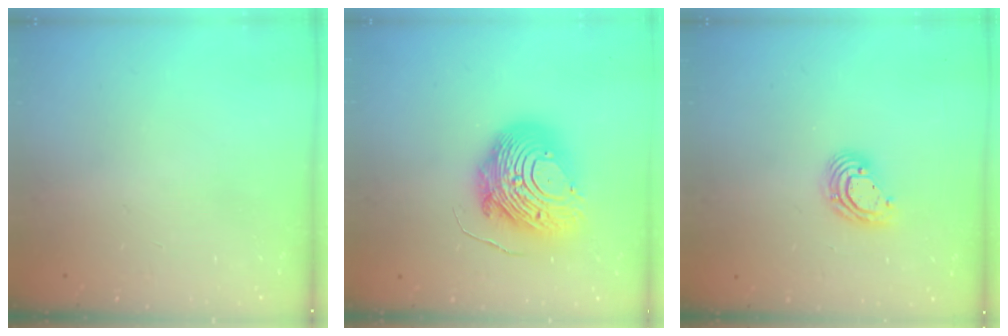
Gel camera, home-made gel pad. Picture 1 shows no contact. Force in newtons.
{"total": 14.7, "press": 14.7, "slide": 1.1}
{"total": 8.7, "press": 8.6, "slide": 1.4}